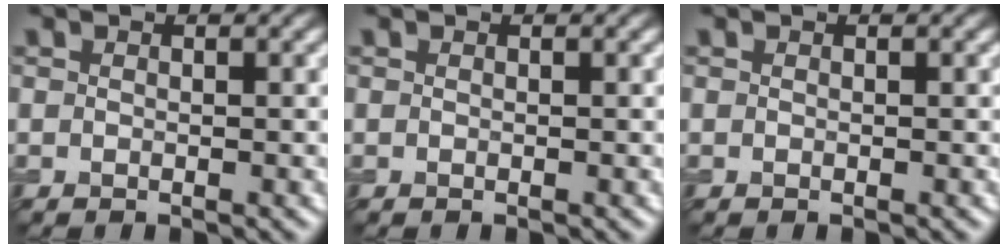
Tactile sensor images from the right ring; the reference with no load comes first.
{"total": 0.0}
{"total": 0.0}